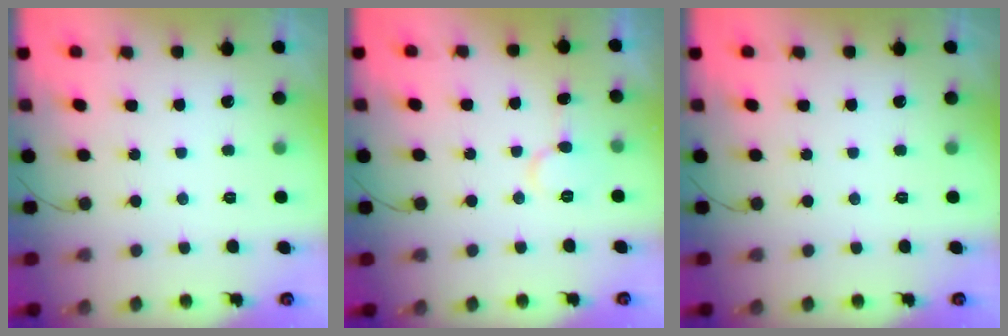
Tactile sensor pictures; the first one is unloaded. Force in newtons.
{"total": 6.1, "press": 6.1, "slide": 0.2}
{"total": 0.0}